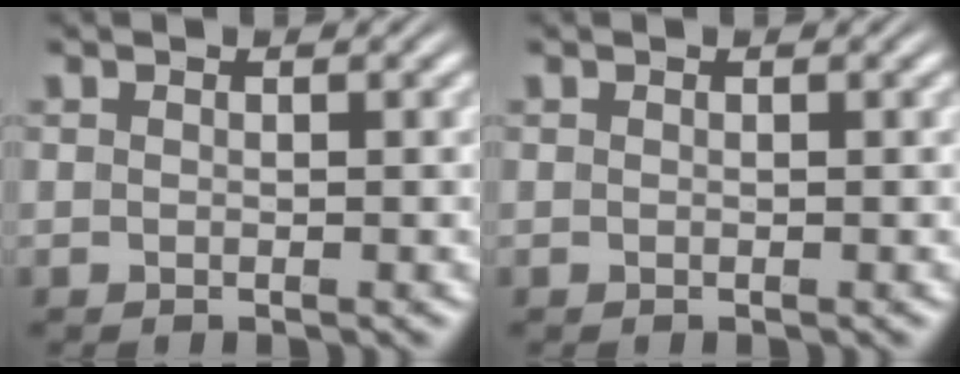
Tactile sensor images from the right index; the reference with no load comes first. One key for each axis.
{"total": 0.0}